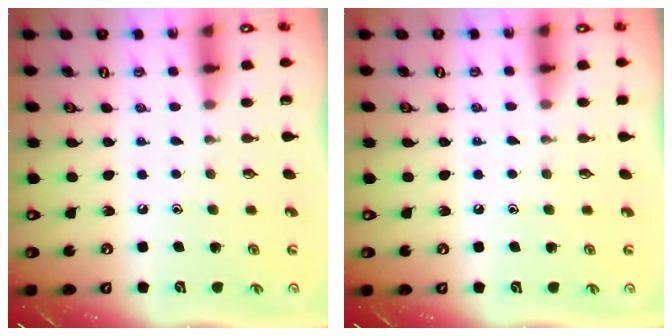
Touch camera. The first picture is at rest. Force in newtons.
{"total": 4.4, "press": 4.3, "slide": 0.7}